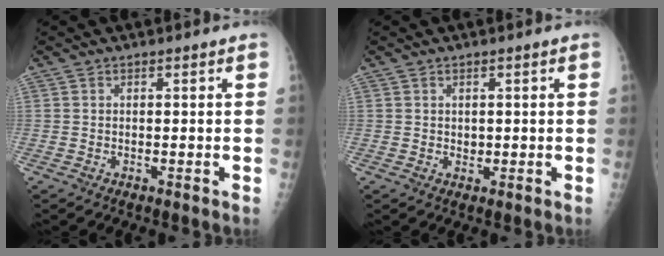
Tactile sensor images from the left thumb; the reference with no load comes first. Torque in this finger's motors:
{"motor_torque": [0.03, 0.02, 0.05, 0.15, 0.00]}